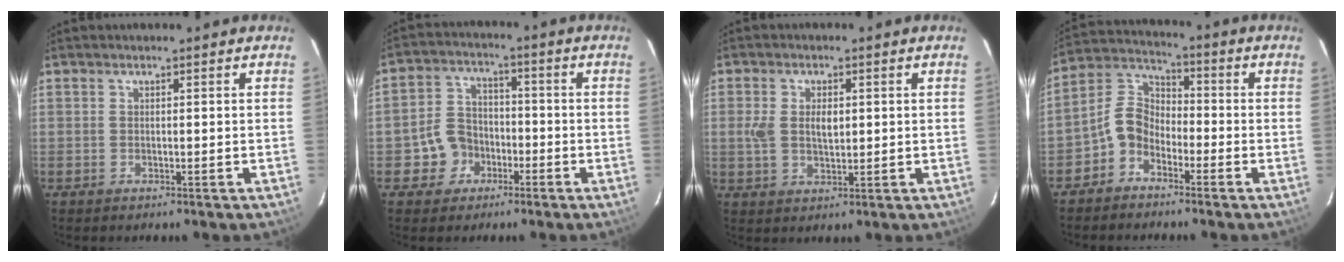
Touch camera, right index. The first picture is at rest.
{"total": 7.1, "force": [-3.2, 6.2, 1.6], "torque": [-0.045, 0.031, -0.046]}
{"total": 5.1, "force": [0.5, 2.9, 4.2], "torque": [-0.084, 0.004, 0.008]}
{"total": 6.7, "force": [-4.2, 4.5, 2.7], "torque": [-0.057, 0.024, -0.091]}